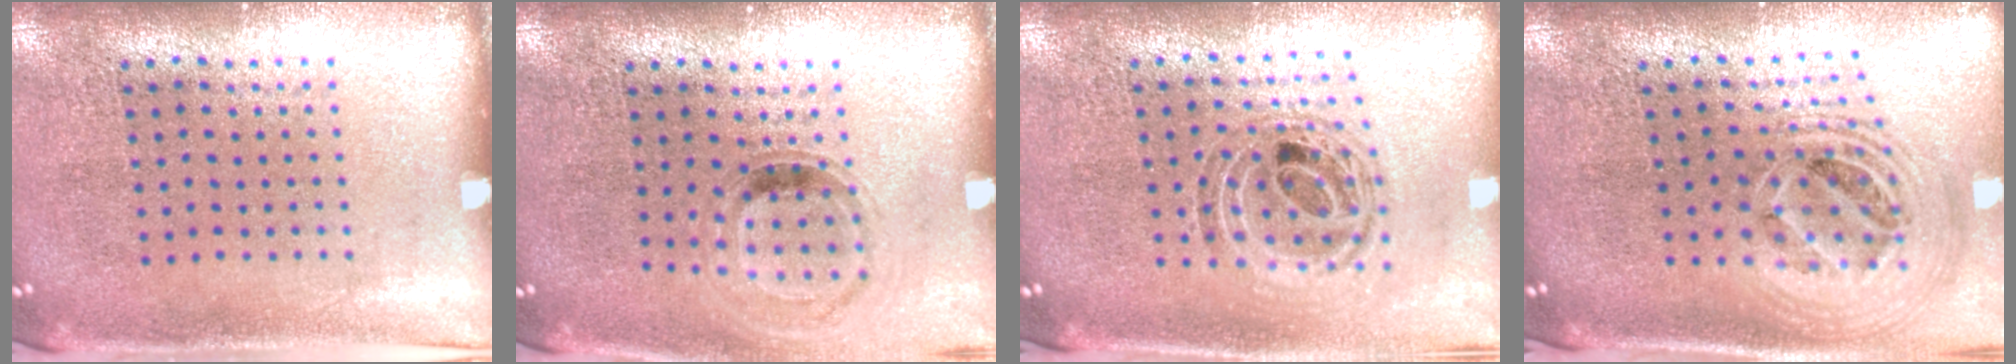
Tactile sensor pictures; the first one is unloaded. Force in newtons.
{"total": 0.8, "press": 0.8, "slide": 0.2}
{"total": 0.8, "press": 0.8, "slide": 0.2}
{"total": 2.4, "press": 1.8, "slide": 1.6}